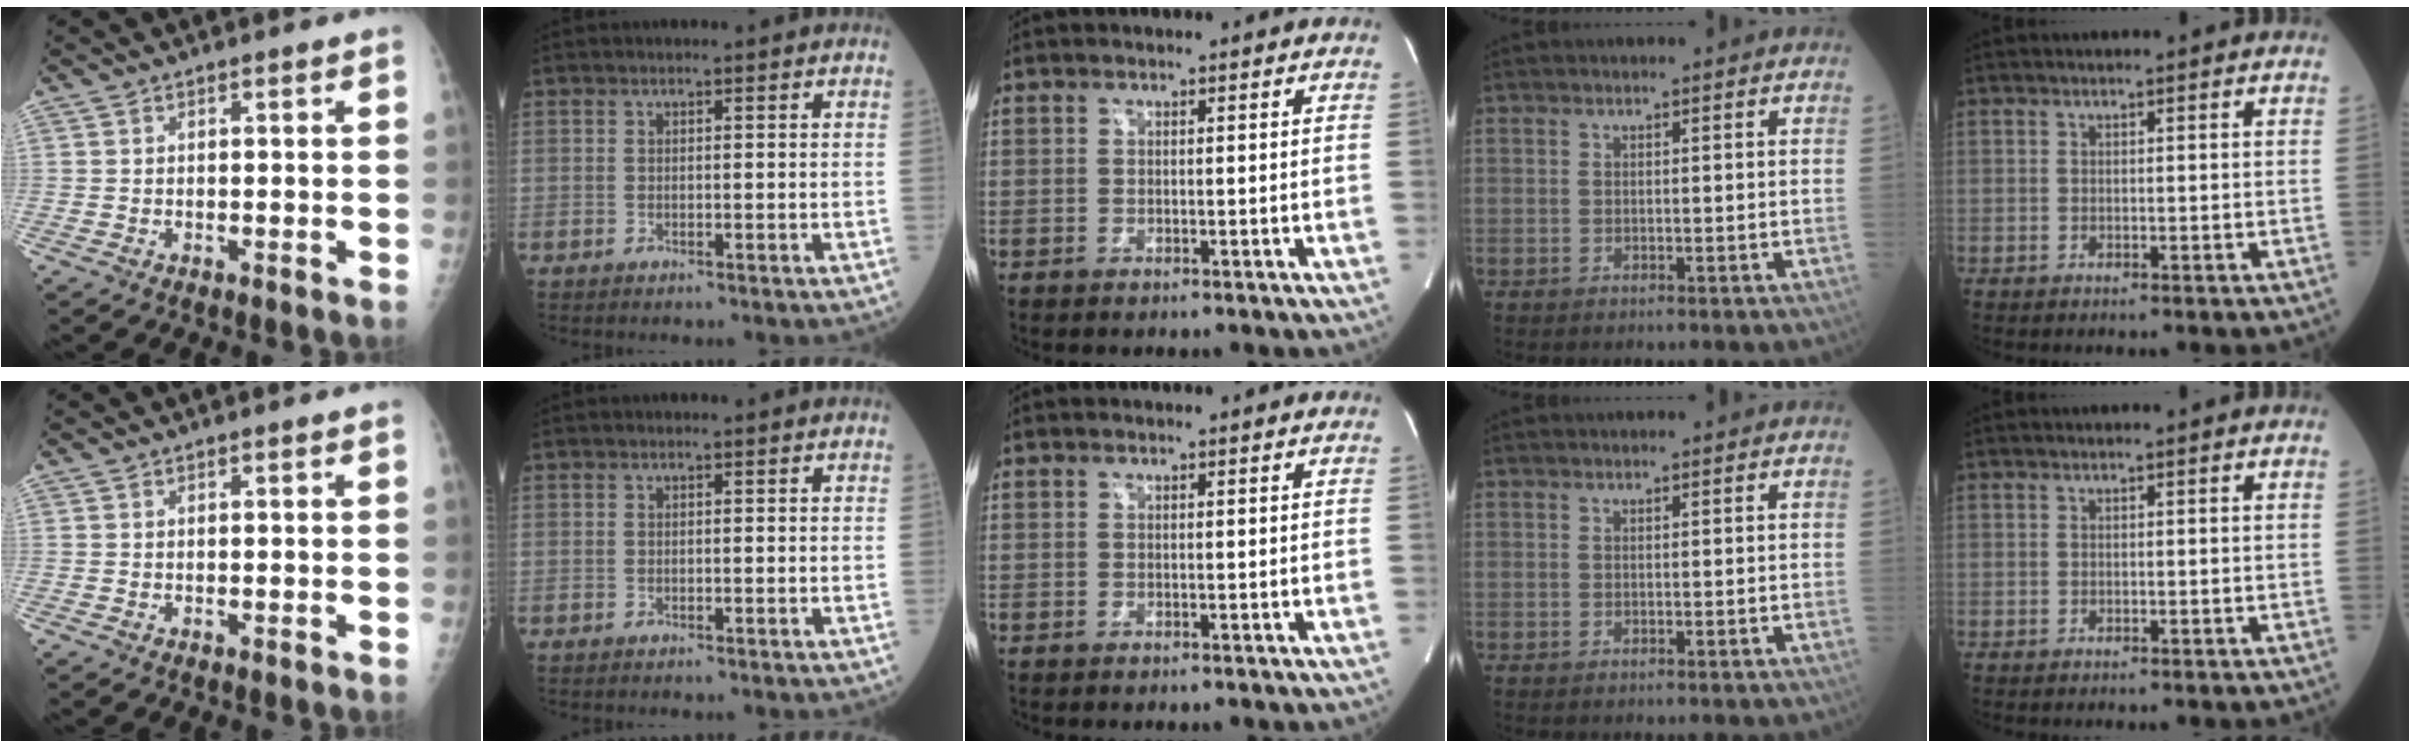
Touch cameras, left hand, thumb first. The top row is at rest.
{}